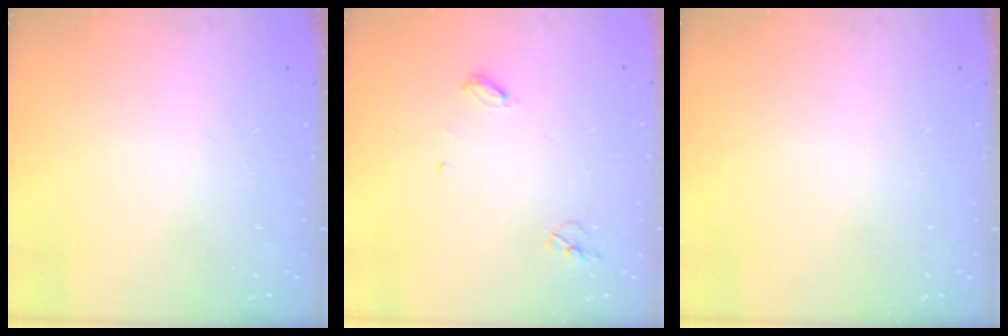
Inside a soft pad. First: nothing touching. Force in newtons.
{"total": 5.3, "press": 5.3, "slide": 0.5}
{"total": 0.0}